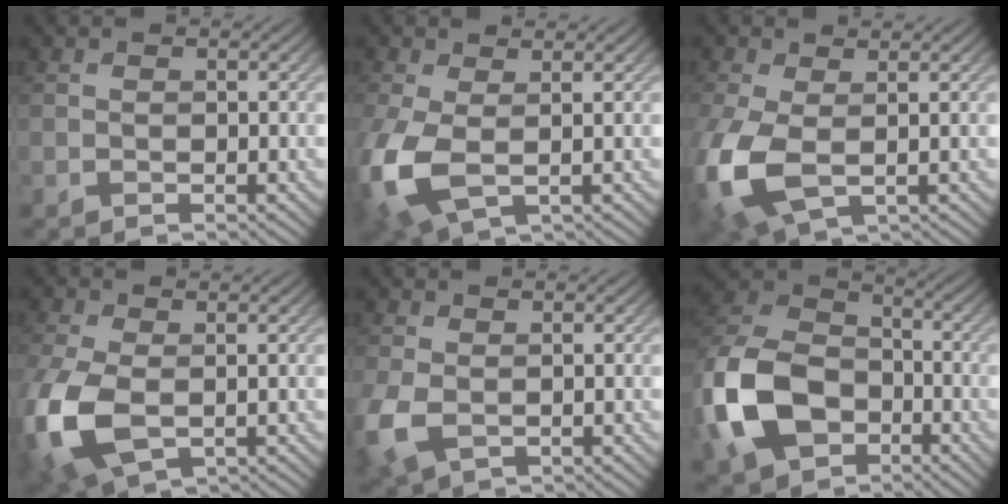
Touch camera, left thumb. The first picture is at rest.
{"total": 8.7, "force": [-1.2, 4.9, 7.2], "torque": [-0.202, -0.022, -0.019]}
{"total": 9.8, "force": [-1.6, 5.6, 7.9], "torque": [-0.225, -0.023, -0.024]}
{"total": 10.8, "force": [-2.3, 6.4, 8.4], "torque": [-0.234, -0.025, -0.038]}
{"total": 5.2, "force": [-1.0, 3.3, 3.9], "torque": [-0.110, -0.014, -0.019]}
{"total": 14.5, "force": [-5.2, 10.2, 8.9], "torque": [-0.229, -0.022, -0.114]}